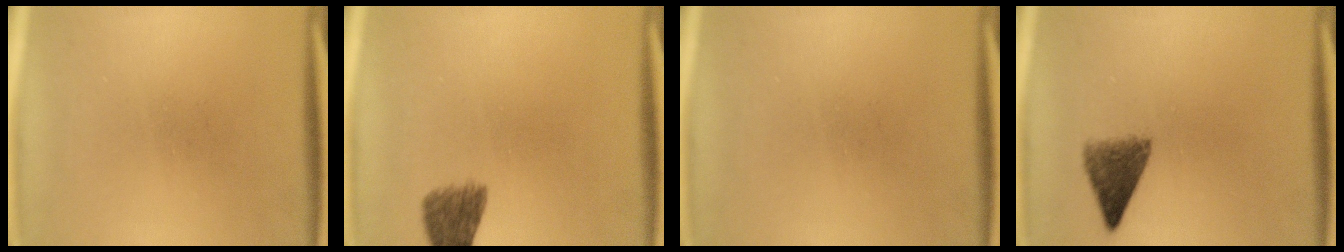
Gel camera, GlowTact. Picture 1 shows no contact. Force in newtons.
{"total": 4.6}
{"total": 0.0}
{"total": 4.9}